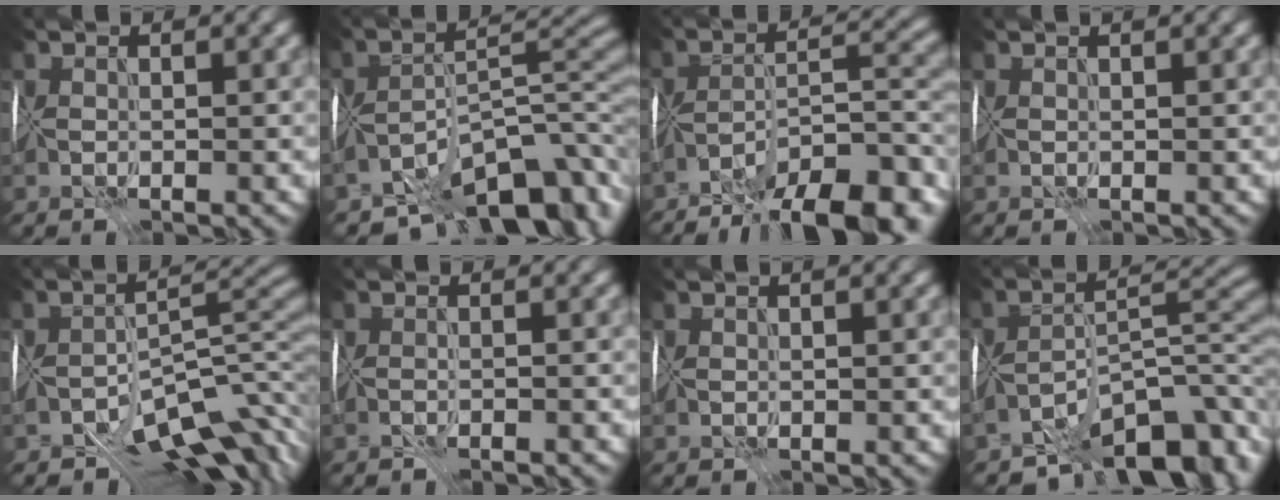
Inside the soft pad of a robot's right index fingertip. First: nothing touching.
{"total": 11.2, "force": [-8.3, 4.6, 5.8], "torque": [-0.060, 0.010, -0.133]}
{"total": 12.7, "force": [-9.3, 3.9, 7.8], "torque": [-0.122, 0.013, -0.147]}
{"total": 0.6, "force": [0.5, 0.1, 0.4], "torque": [-0.004, 0.001, 0.011]}
{"total": 9.1, "force": [-5.8, 3.8, 5.9], "torque": [-0.061, 0.003, -0.099]}
{"total": 1.2, "force": [-1.1, -0.4, 0.0], "torque": [0.008, -0.002, -0.020]}
{"total": 0.6, "force": [0.2, 0.2, 0.5], "torque": [-0.007, 0.001, 0.007]}
{"total": 10.2, "force": [-7.6, 3.8, 5.7], "torque": [-0.051, 0.012, -0.130]}